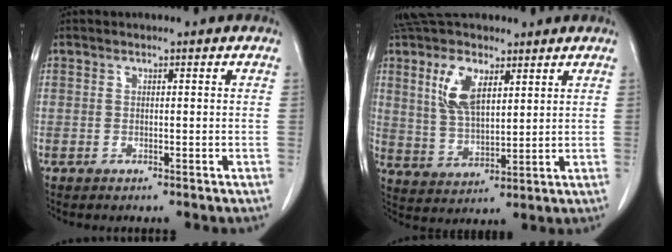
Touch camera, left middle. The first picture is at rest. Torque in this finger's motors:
{"motor_torque": [0.92, -1.03, -0.09, 0.00]}